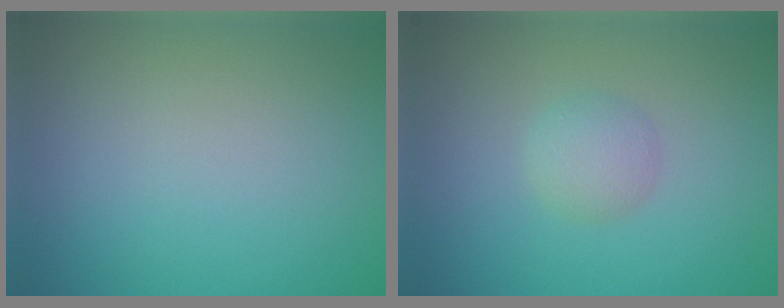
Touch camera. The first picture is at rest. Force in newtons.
{"total": 2.0, "press": 2.0, "slide": 0.1}